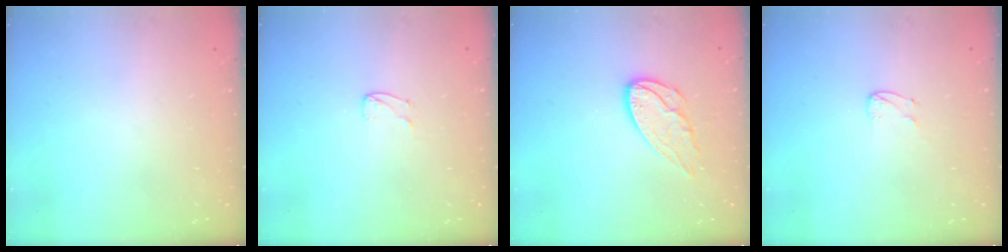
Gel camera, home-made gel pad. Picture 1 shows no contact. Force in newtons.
{"total": 3.1, "press": 3.1, "slide": 0.3}
{"total": 9.8, "press": 9.8, "slide": 0.4}
{"total": 3.6, "press": 3.6, "slide": 0.3}